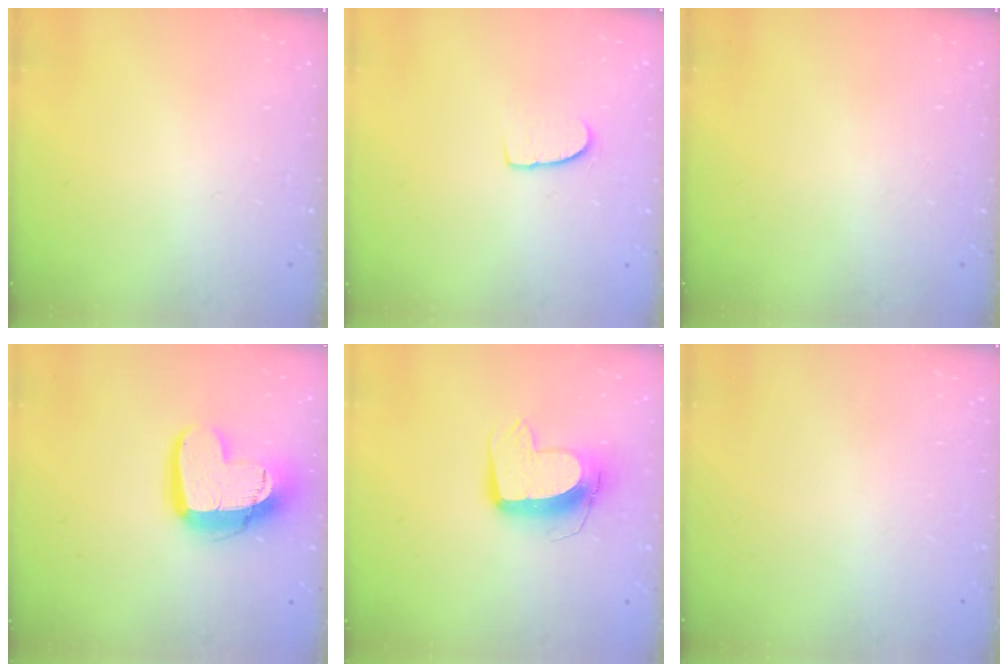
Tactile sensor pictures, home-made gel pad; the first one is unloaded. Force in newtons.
{"total": 5.2, "press": 5.2, "slide": 0.4}
{"total": 0.0}
{"total": 15.3, "press": 15.2, "slide": 1.2}
{"total": 11.7, "press": 11.6, "slide": 1.0}
{"total": 0.0}